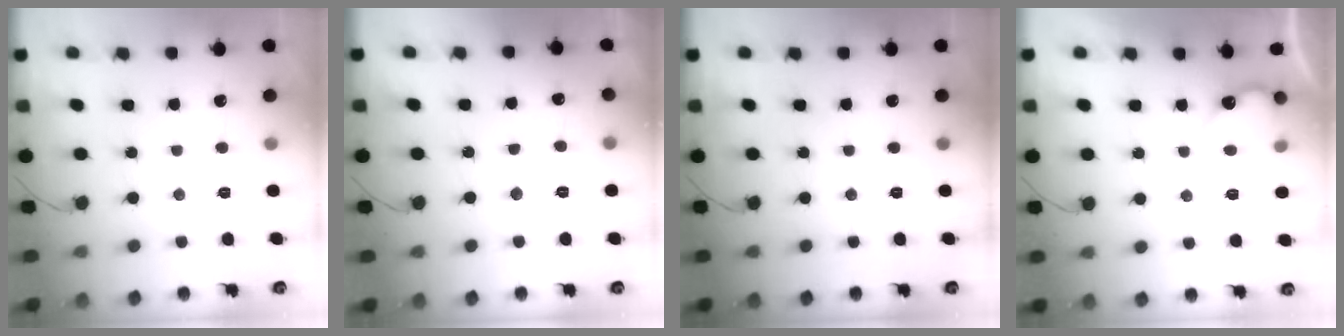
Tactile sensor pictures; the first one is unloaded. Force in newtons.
{"total": 3.7, "press": 3.7, "slide": 0.3}
{"total": 0.0}
{"total": 3.3, "press": 3.3, "slide": 0.1}